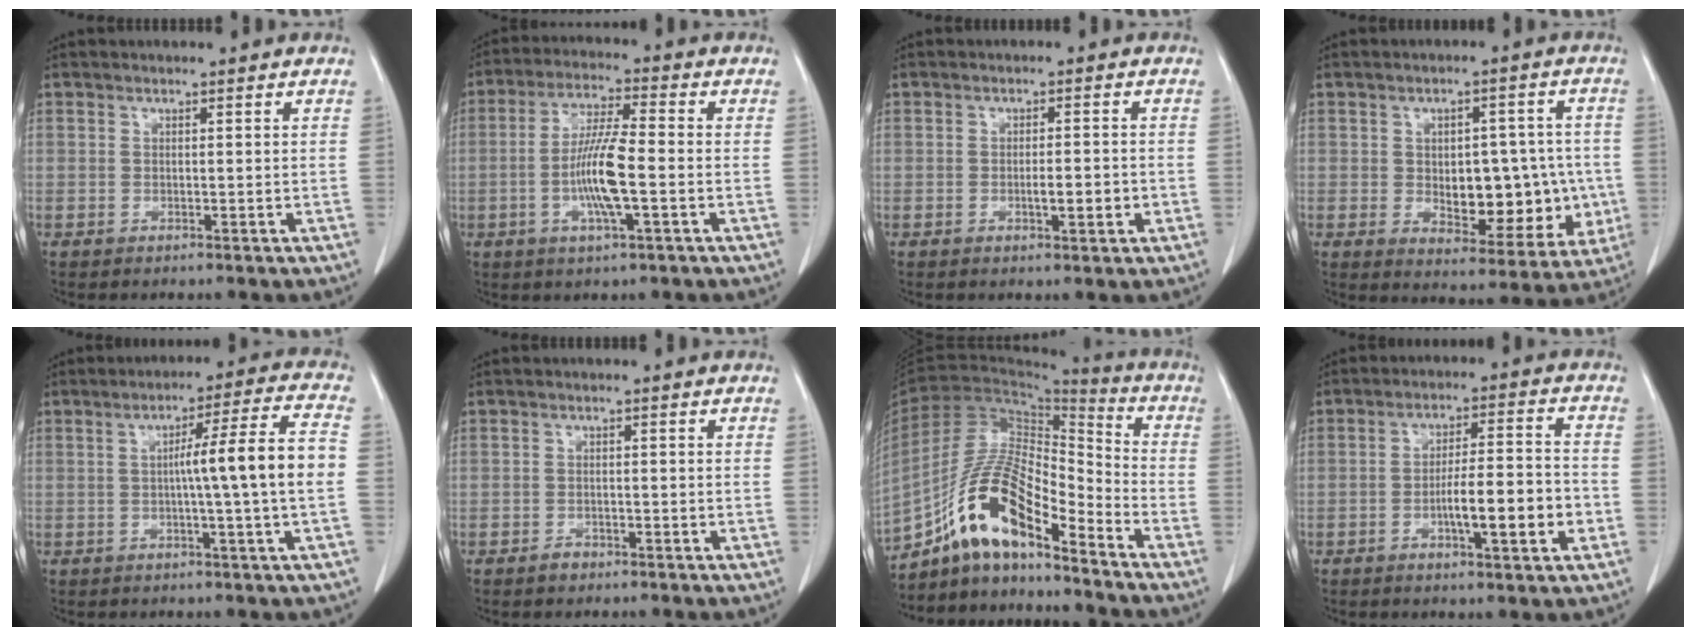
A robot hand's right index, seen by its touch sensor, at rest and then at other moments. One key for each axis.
{"total": 9.4, "fx": -2.0, "fy": 0.9, "fz": 9.1, "tx": -0.177, "ty": -0.005, "tz": -0.042}
{"total": 3.2, "fx": -0.8, "fy": 0.7, "fz": 3.0, "tx": -0.050, "ty": -0.001, "tz": -0.010}
{"total": 12.8, "fx": -1.2, "fy": 7.1, "fz": 10.6, "tx": -0.128, "ty": 0.016, "tz": 0.007}
{"total": 10.5, "fx": -0.7, "fy": -1.4, "fz": 10.4, "tx": -0.159, "ty": 0.013, "tz": -0.010}
{"total": 1.5, "fx": -1.1, "fy": 0.9, "fz": 0.4, "tx": -0.005, "ty": 0.003, "tz": -0.017}
{"total": 15.1, "fx": -10.5, "fy": 3.5, "fz": 10.2, "tx": -0.198, "ty": 0.020, "tz": -0.189}
{"total": 9.7, "fx": -3.0, "fy": 1.3, "fz": 9.1, "tx": -0.147, "ty": 0.010, "tz": -0.047}